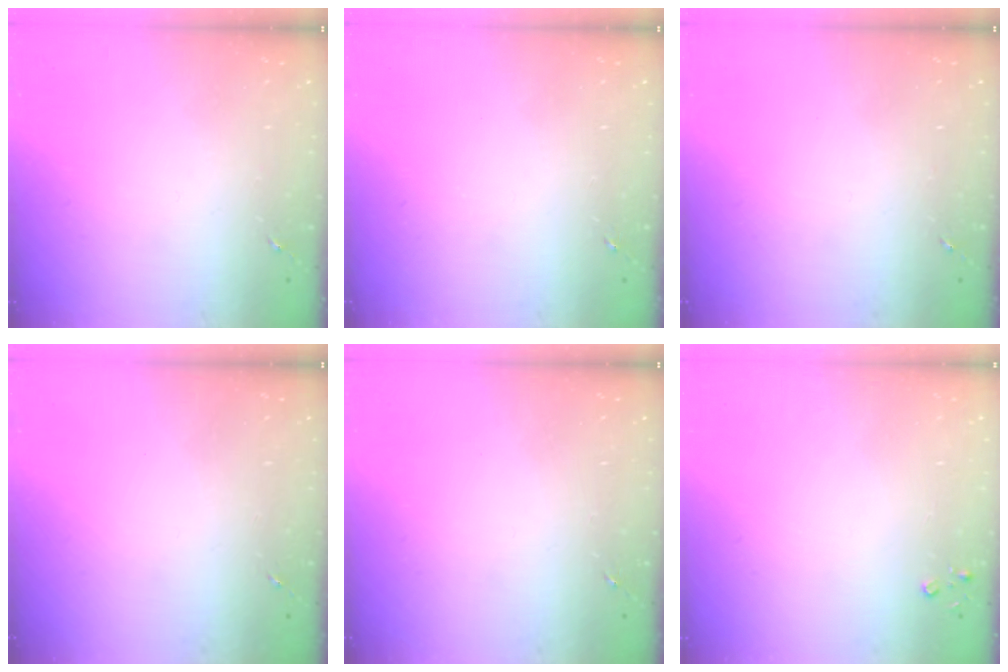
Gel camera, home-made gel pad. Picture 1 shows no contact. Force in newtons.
{"total": 0.0}
{"total": 0.0}
{"total": 0.0}
{"total": 0.0}
{"total": 2.6, "press": 2.6, "slide": 0.3}